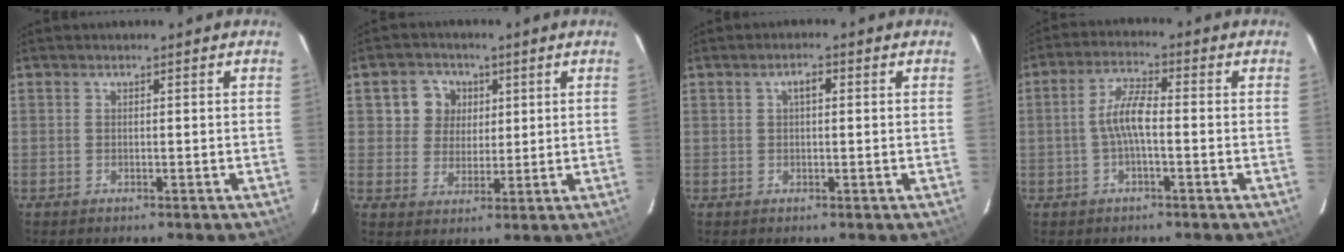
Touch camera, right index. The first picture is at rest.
{"total": 6.9, "force": [1.9, 6.4, 1.8], "torque": [-0.039, 0.018, 0.032]}
{"total": 2.0, "force": [0.5, 0.9, 1.8], "torque": [-0.032, 0.010, 0.008]}
{"total": 5.5, "force": [-0.9, 1.4, 5.3], "torque": [-0.109, 0.012, -0.018]}